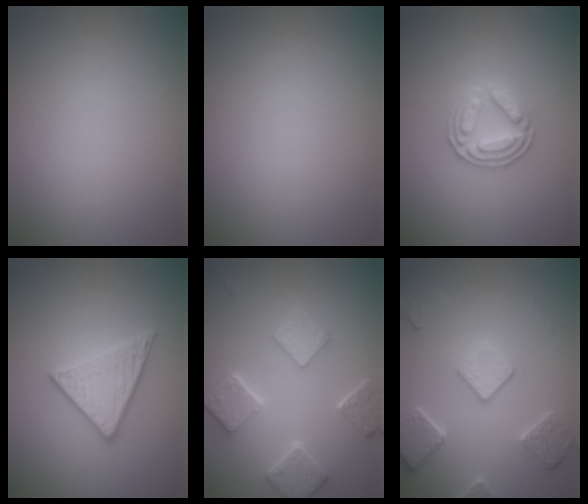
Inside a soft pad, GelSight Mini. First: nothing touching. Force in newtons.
{"total": 0.0}
{"total": 3.3, "press": 2.9, "slide": 1.6}
{"total": 3.0, "press": 2.9, "slide": 0.8}
{"total": 5.7, "press": 4.6, "slide": 3.5}
{"total": 5.1, "press": 4.0, "slide": 3.2}